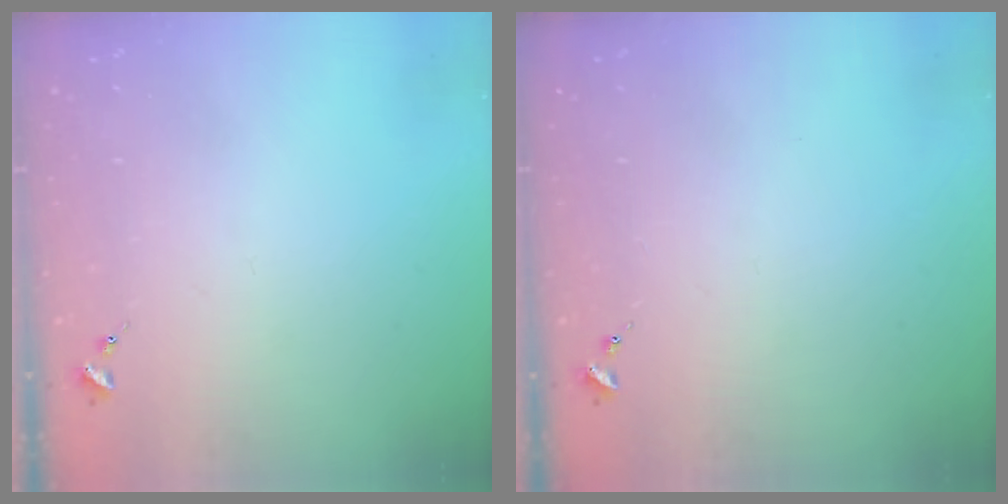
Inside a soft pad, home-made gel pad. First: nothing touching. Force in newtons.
{"total": 0.0}